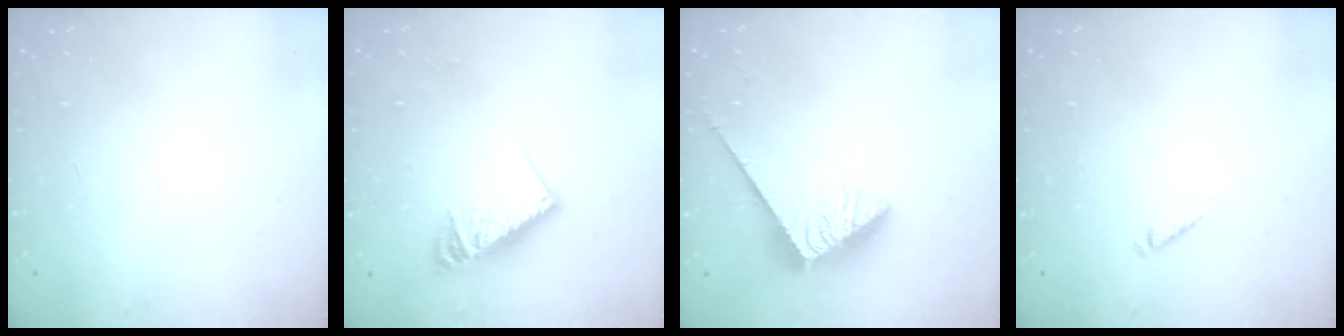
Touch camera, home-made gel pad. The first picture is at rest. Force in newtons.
{"total": 12.2, "press": 12.1, "slide": 1.0}
{"total": 3.7, "press": 3.7, "slide": 0.4}
{"total": 2.3, "press": 2.3, "slide": 0.4}